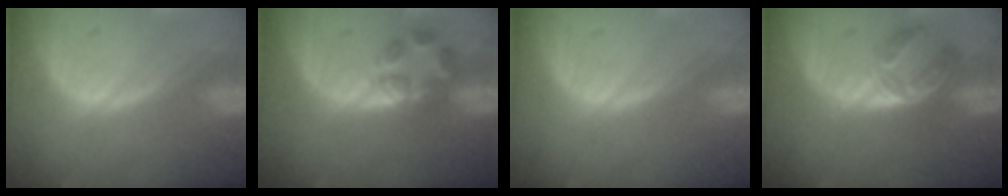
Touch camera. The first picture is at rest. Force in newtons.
{"total": 4.0, "press": 4.0, "slide": 0.8}
{"total": 0.0}
{"total": 5.8, "press": 4.7, "slide": 3.5}